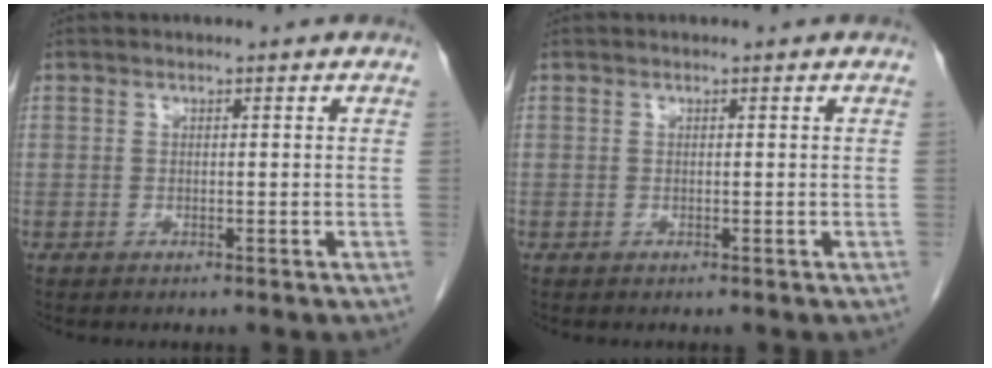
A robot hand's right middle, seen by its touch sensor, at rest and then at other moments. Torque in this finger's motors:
{"motor_torque": [-0.01, -0.01, 0.00, -0.01]}